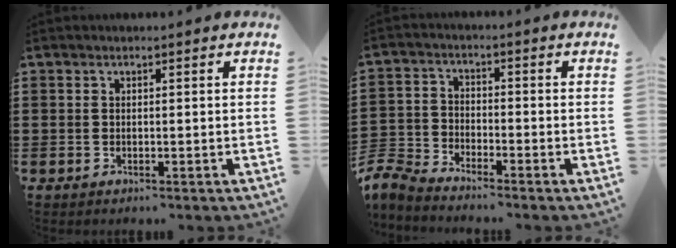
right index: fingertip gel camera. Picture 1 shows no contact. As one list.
[{"total": 4.6, "force": [-4.5, 0.6, 0.7], "torque": [-0.044, -0.008, -0.099]}]